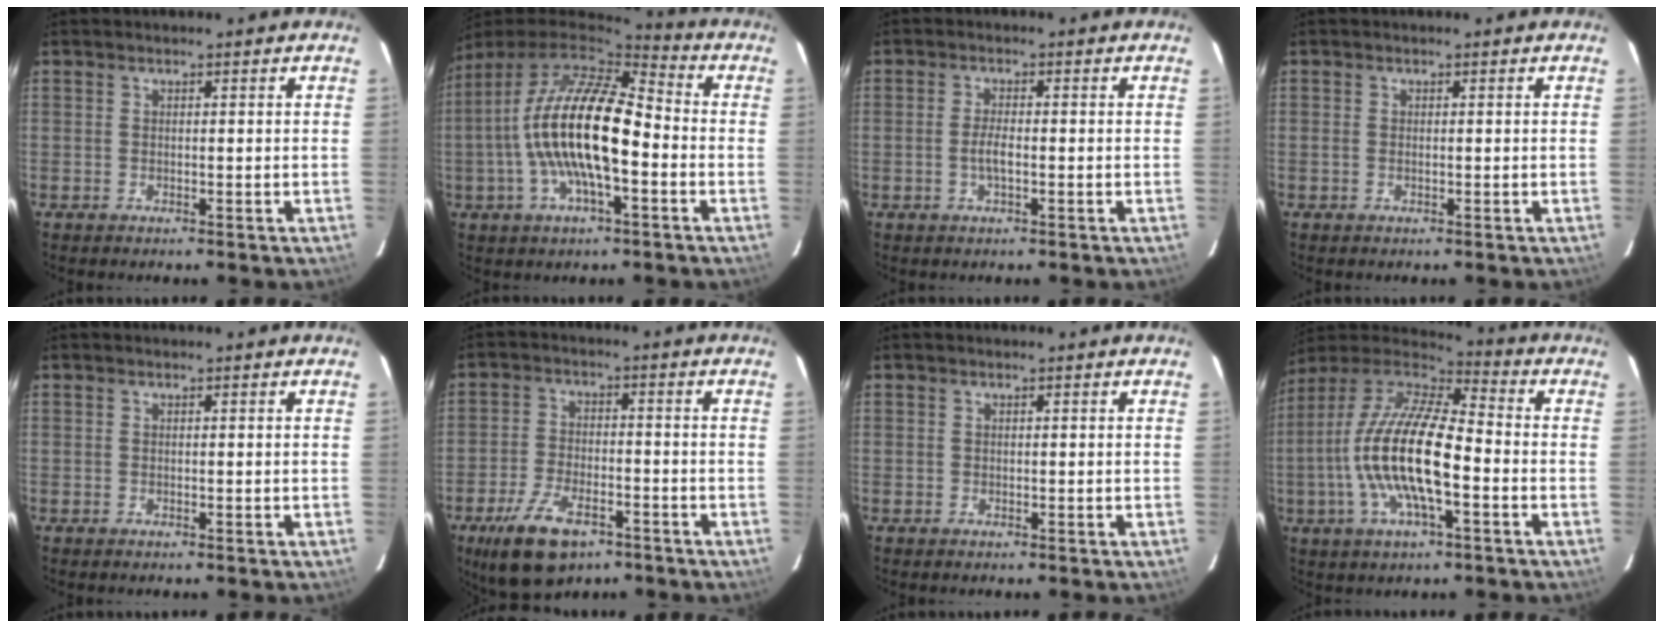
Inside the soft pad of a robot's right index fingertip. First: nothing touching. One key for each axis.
{"total": 17.1, "fx": -2.7, "fy": 5.3, "fz": 16.0, "tx": -0.292, "ty": -0.003, "tz": -0.055}
{"total": 2.7, "fx": -0.7, "fy": 0.7, "fz": 2.5, "tx": -0.051, "ty": -0.002, "tz": -0.014}
{"total": 0.6, "fx": -0.1, "fy": 0.3, "fz": 0.5, "tx": -0.012, "ty": 0.000, "tz": -0.003}
{"total": 0.0}
{"total": 12.3, "fx": -7.6, "fy": 5.8, "fz": 7.6, "tx": -0.171, "ty": -0.014, "tz": -0.132}
{"total": 0.0}
{"total": 18.5, "fx": -4.0, "fy": 5.6, "fz": 17.1, "tx": -0.332, "ty": -0.007, "tz": -0.083}